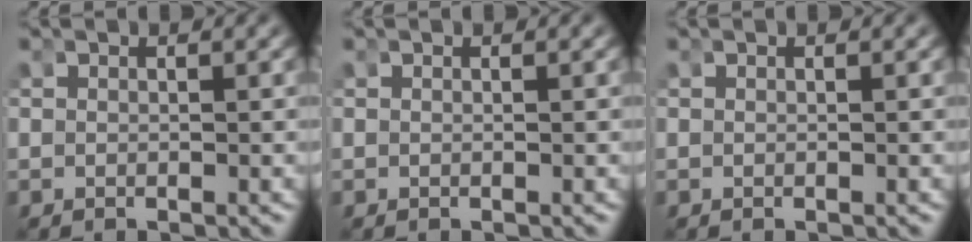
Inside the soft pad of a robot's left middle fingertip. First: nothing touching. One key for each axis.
{"total": 0.0}
{"total": 0.0}